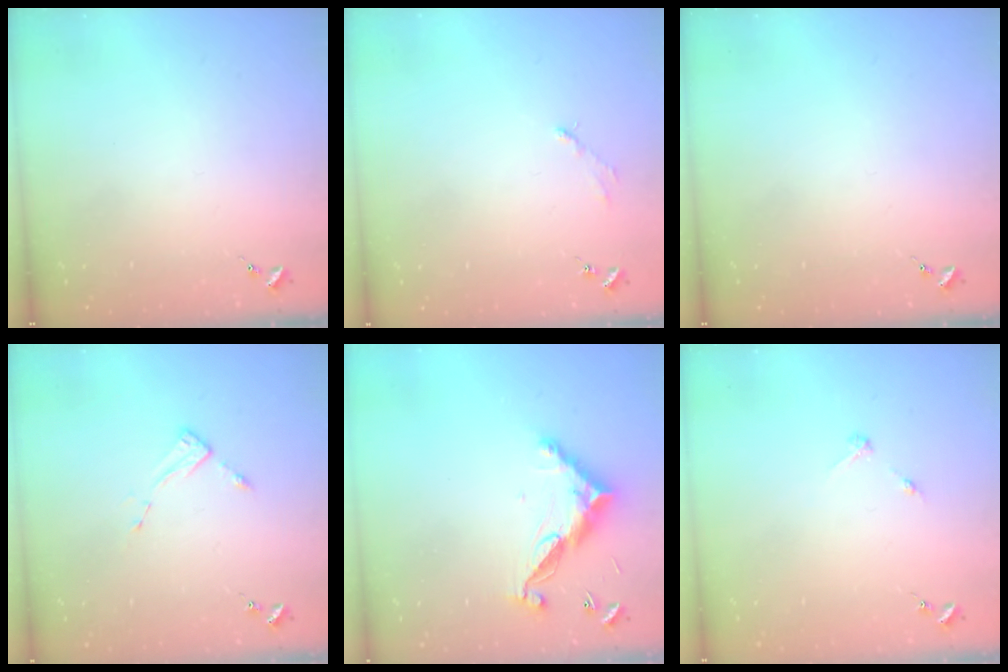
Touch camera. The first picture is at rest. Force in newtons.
{"total": 2.9, "press": 2.9, "slide": 0.4}
{"total": 0.0}
{"total": 2.6, "press": 2.6, "slide": 0.4}
{"total": 12.8, "press": 12.8, "slide": 0.4}
{"total": 2.7, "press": 2.7, "slide": 0.3}